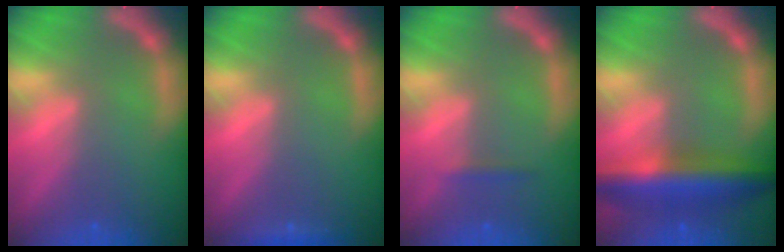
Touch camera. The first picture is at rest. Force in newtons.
{"total": 0.9}
{"total": 0.9}
{"total": 7.9}